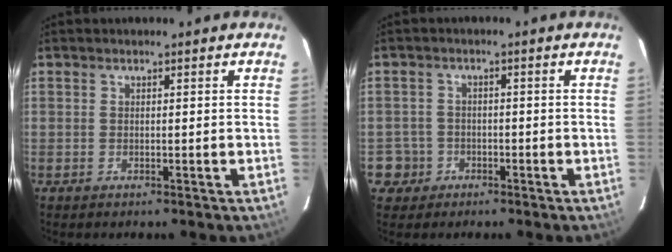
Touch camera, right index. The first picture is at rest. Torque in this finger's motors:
{"motor_torque": [-0.46, -0.07, -1.05, -0.21]}